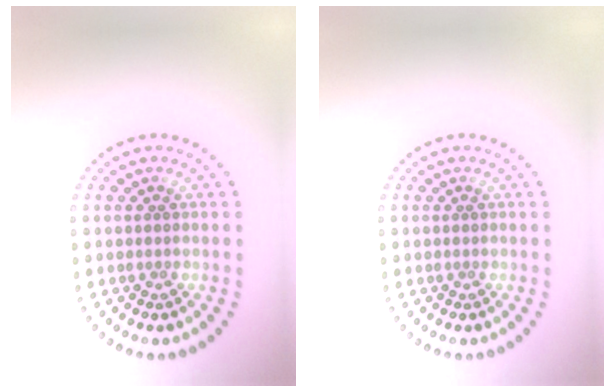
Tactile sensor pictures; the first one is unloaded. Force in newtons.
{"total": 0.0}